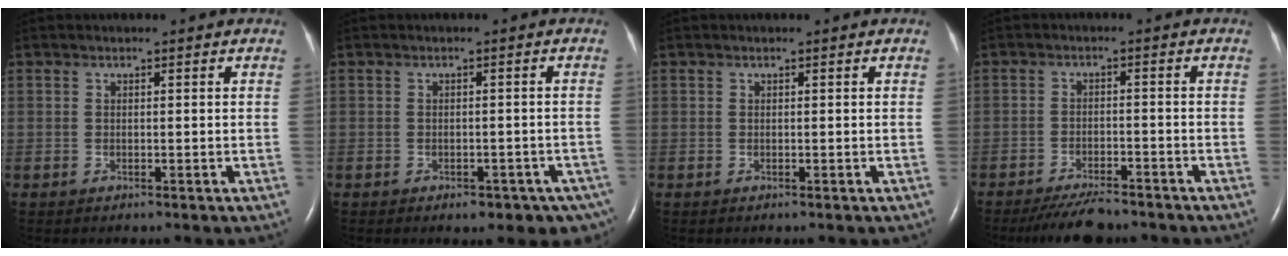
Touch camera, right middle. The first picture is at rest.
{"total": 7.0, "force": [-4.8, 3.8, 3.4], "torque": [-0.020, 0.008, -0.056]}
{"total": 0.0}
{"total": 6.4, "force": [-5.7, 1.3, 2.5], "torque": [-0.047, -0.016, -0.094]}